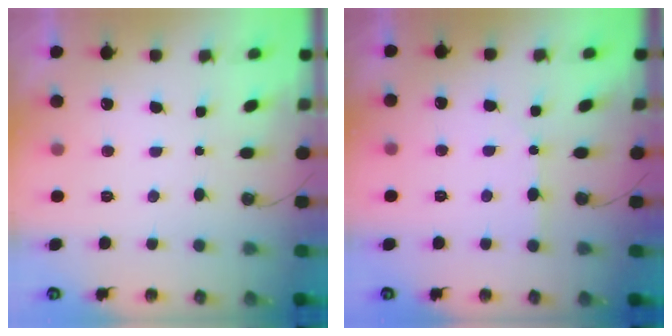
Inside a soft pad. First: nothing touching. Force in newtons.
{"total": 3.6, "press": 3.6, "slide": 0.5}